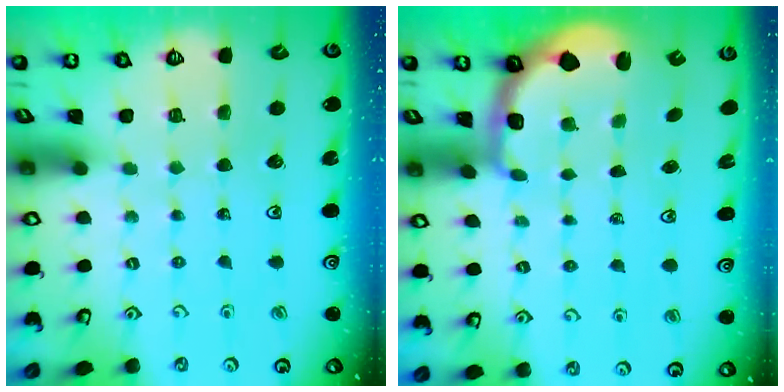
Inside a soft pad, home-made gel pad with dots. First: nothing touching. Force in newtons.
{"total": 2.5, "press": 1.2, "slide": 2.1}